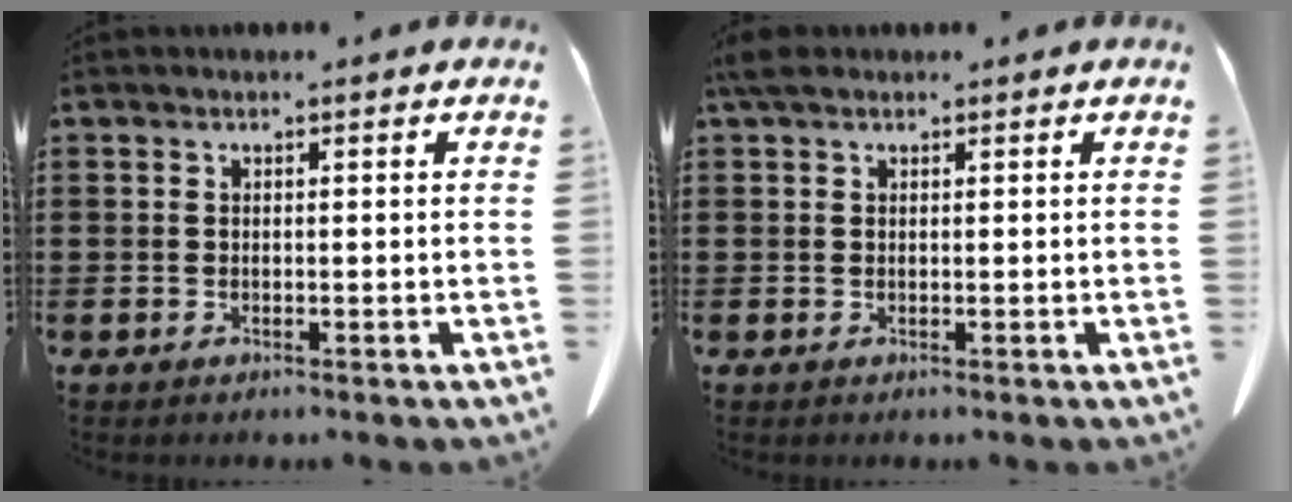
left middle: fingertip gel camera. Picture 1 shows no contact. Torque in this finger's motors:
{"motor_torque": [0.67, 0.39, -0.08, -0.02]}